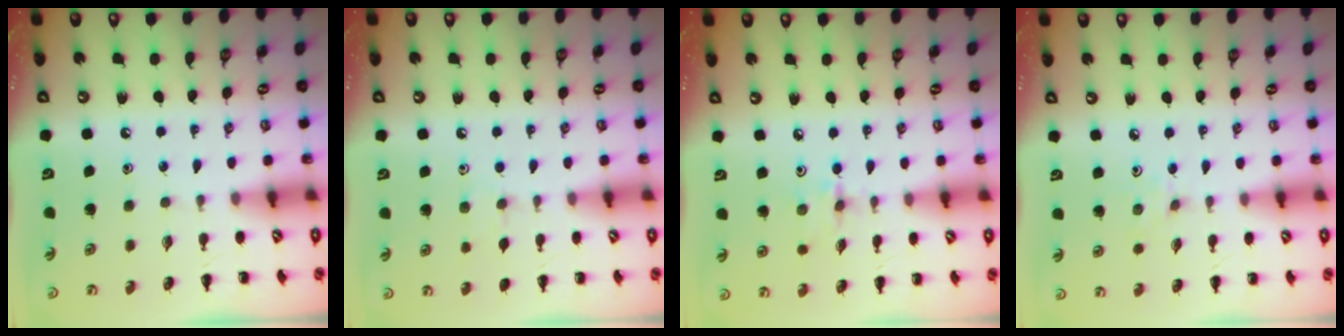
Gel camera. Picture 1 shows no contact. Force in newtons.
{"total": 3.3, "press": 3.1, "slide": 1.2}
{"total": 2.2, "press": 2.1, "slide": 0.6}
{"total": 2.5, "press": 2.3, "slide": 0.9}